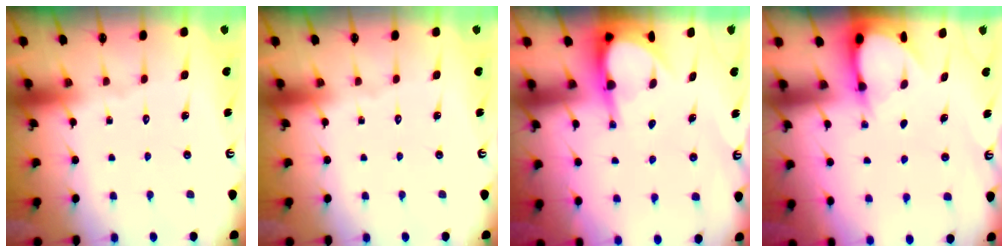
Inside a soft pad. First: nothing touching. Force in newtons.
{"total": 0.0}
{"total": 5.2, "press": 5.2, "slide": 0.4}
{"total": 3.2, "press": 3.2, "slide": 0.3}